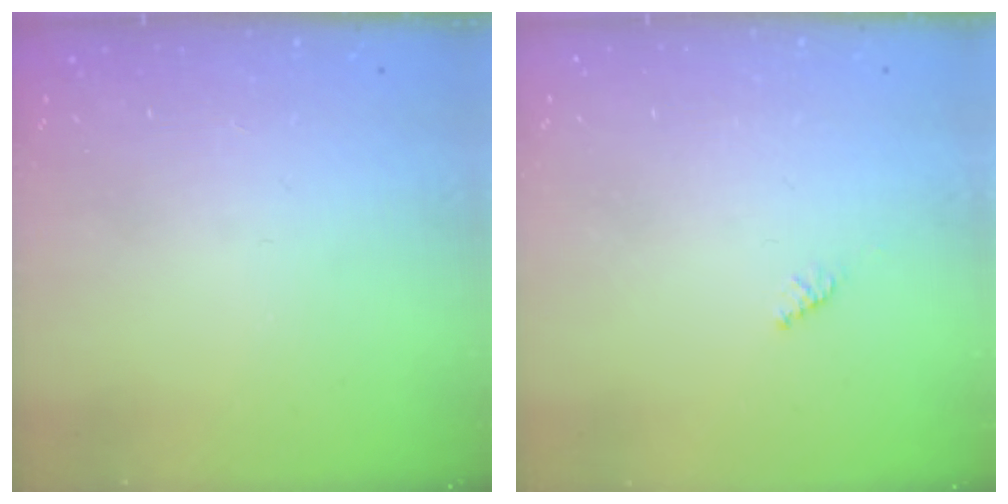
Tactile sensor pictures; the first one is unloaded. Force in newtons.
{"total": 1.6, "press": 1.5, "slide": 0.4}